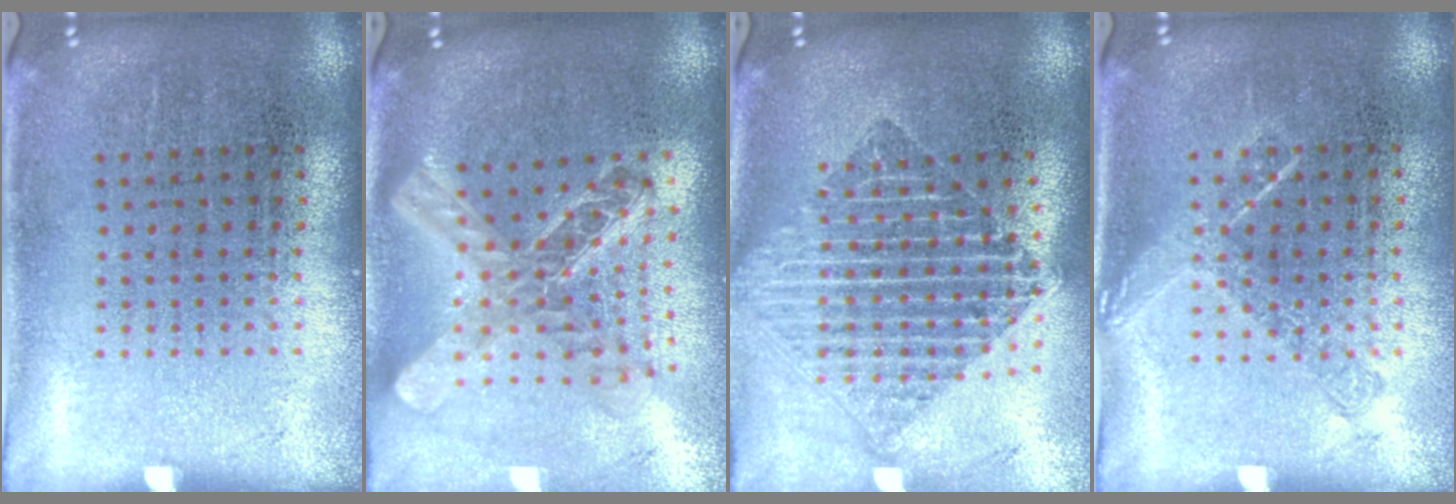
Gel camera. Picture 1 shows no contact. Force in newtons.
{"total": 2.3, "press": 1.8, "slide": 1.4}
{"total": 2.2, "press": 1.8, "slide": 1.3}
{"total": 1.2, "press": 1.0, "slide": 0.6}